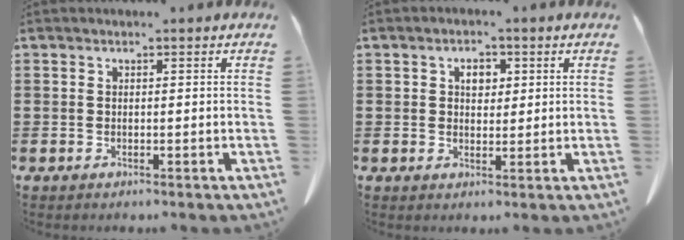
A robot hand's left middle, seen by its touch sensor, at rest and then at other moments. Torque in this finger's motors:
{"motor_torque": [0.14, 0.10, 0.06, 0.05]}